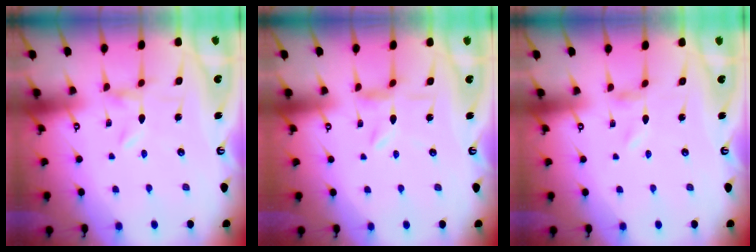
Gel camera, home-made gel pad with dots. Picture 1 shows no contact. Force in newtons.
{"total": 3.0, "press": 2.9, "slide": 0.3}
{"total": 0.6, "press": 0.6, "slide": 0.2}